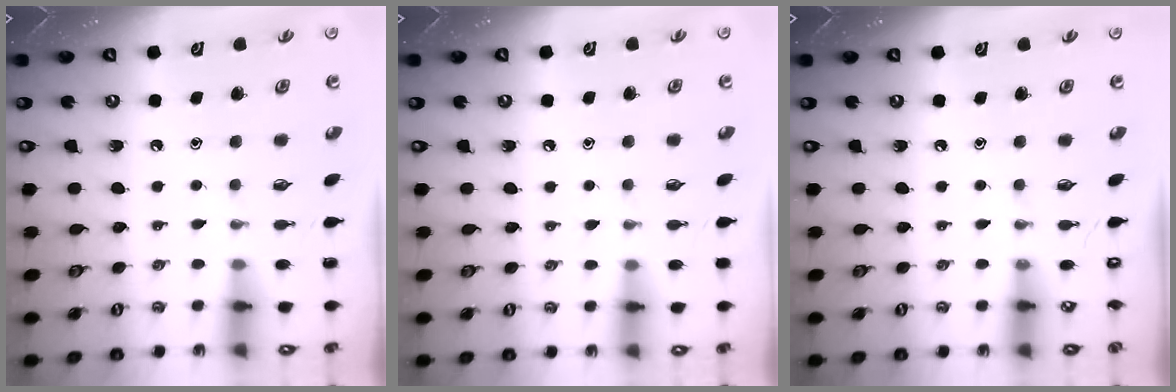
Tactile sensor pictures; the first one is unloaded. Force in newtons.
{"total": 3.9, "press": 3.9, "slide": 0.5}
{"total": 0.0}